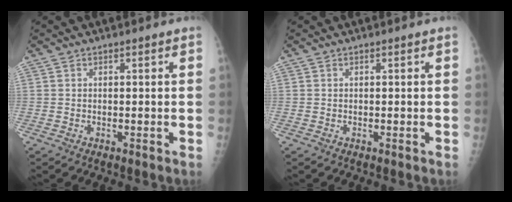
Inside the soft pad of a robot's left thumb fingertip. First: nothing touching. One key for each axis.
{"total": 0.0}